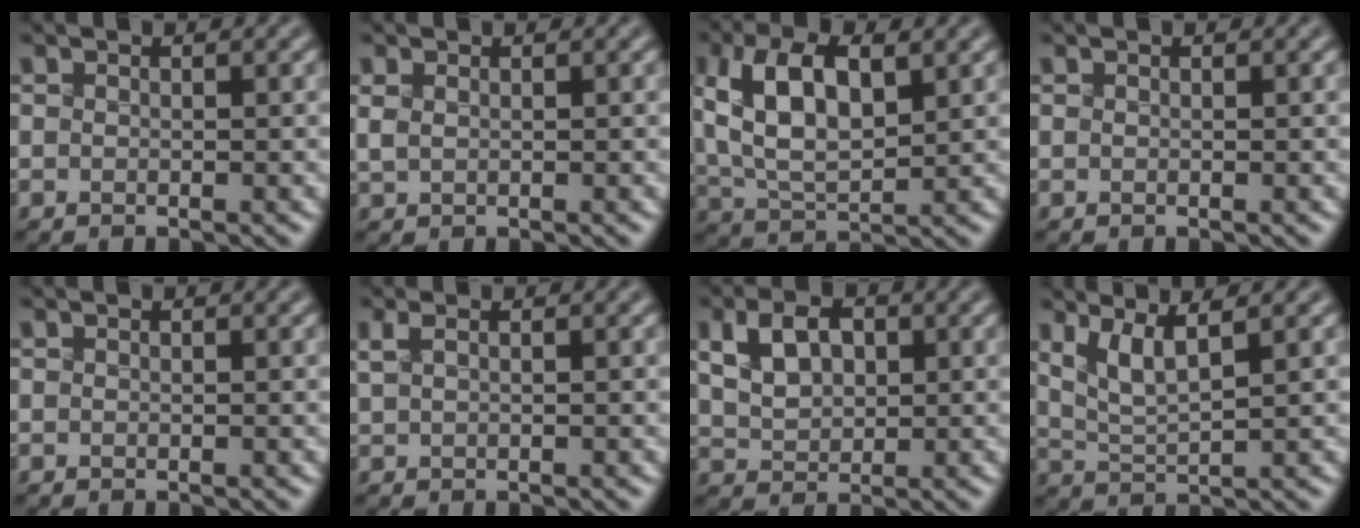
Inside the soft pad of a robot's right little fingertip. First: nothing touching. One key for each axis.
{"total": 0.7, "fx": 0.1, "fy": 0.5, "fz": 0.5, "tx": -0.015, "ty": 0.003, "tz": 0.008}
{"total": 7.7, "fx": 2.4, "fy": 3.7, "fz": 6.3, "tx": -0.134, "ty": 0.013, "tz": 0.044}
{"total": 0.0}
{"total": 0.0}
{"total": 1.0, "fx": 0.4, "fy": 0.4, "fz": 0.8, "tx": -0.026, "ty": 0.007, "tz": 0.014}
{"total": 4.1, "fx": 1.3, "fy": 2.7, "fz": 2.9, "tx": -0.068, "ty": 0.009, "tz": 0.028}
{"total": 2.6, "fx": 1.7, "fy": 0.0, "fz": 1.9, "tx": -0.048, "ty": -0.004, "tz": 0.044}